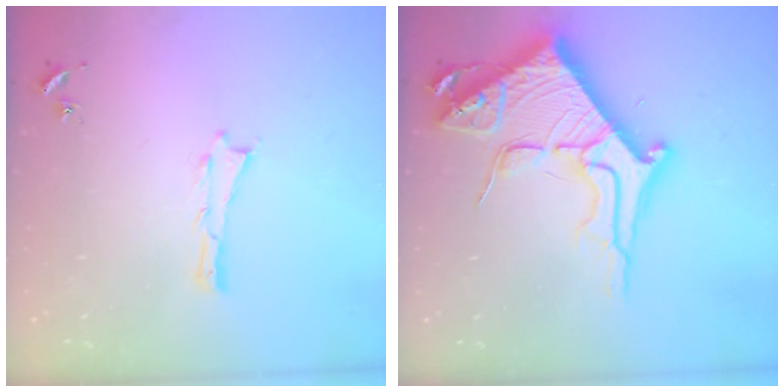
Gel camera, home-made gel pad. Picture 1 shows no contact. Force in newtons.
{"total": 13.9, "press": 13.9, "slide": 1.5}